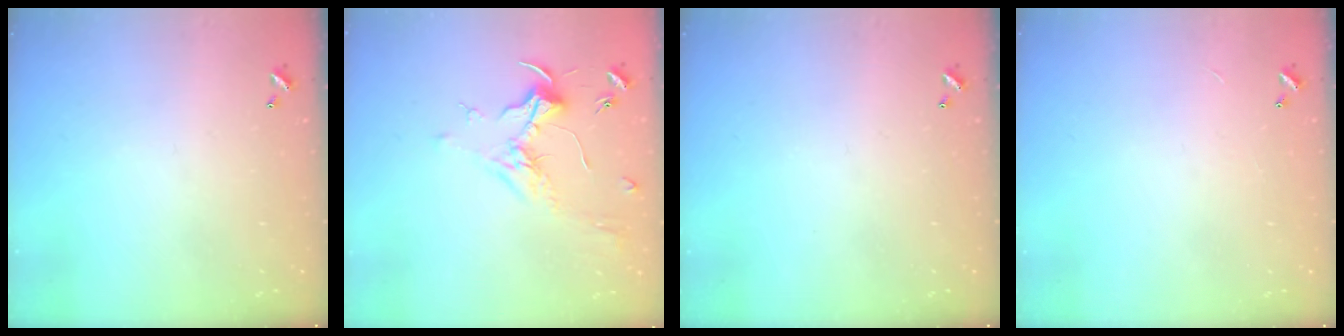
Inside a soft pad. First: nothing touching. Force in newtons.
{"total": 1.9, "press": 1.7, "slide": 0.8}
{"total": 0.0}
{"total": 0.0}